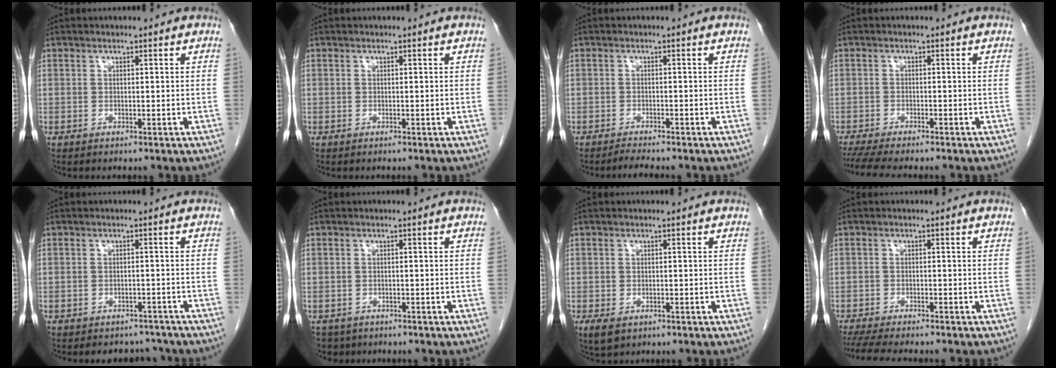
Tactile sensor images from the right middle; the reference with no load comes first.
{"total": 0.0}
{"total": 2.1, "force": [-2.0, -0.2, 0.7], "torque": [-0.017, -0.008, -0.034]}
{"total": 7.7, "force": [-6.7, 0.5, 3.9], "torque": [-0.056, -0.014, -0.104]}
{"total": 4.7, "force": [-4.3, 1.9, 0.1], "torque": [0.005, 0.004, -0.053]}
{"total": 3.3, "force": [-2.7, 2.0, 0.0], "torque": [-0.002, 0.001, -0.042]}
{"total": 2.8, "force": [-1.5, 1.7, 1.7], "torque": [-0.034, -0.005, -0.015]}
{"total": 9.5, "force": [-8.3, 1.0, 4.6], "torque": [-0.066, -0.014, -0.124]}